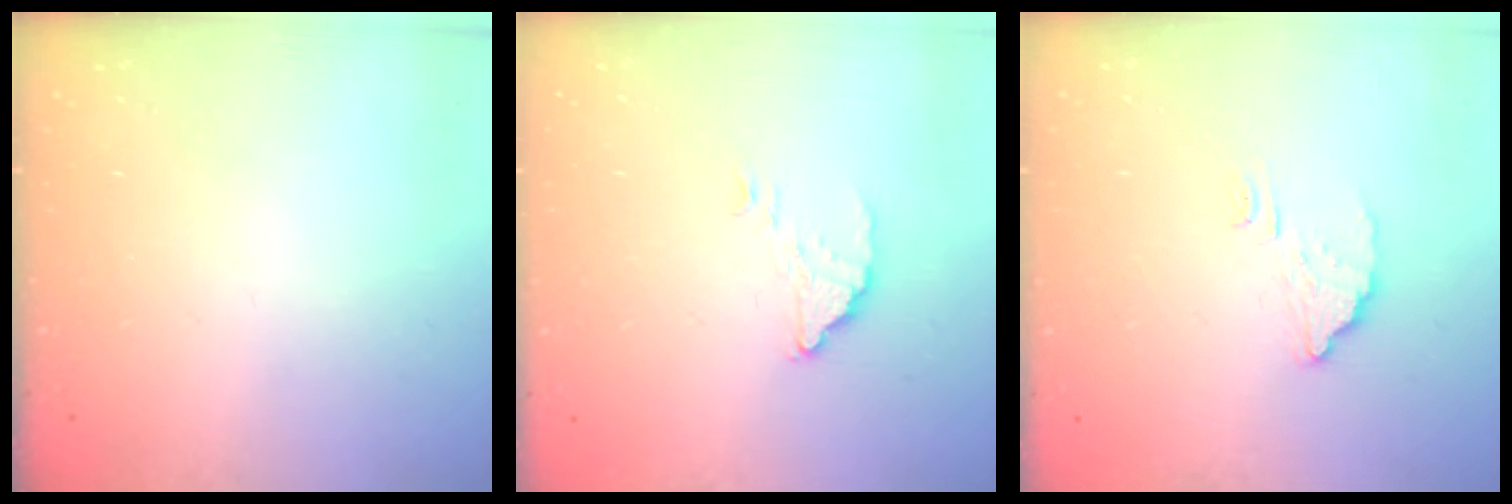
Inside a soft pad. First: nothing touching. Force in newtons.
{"total": 2.2, "press": 2.2, "slide": 0.0}
{"total": 5.3, "press": 5.3, "slide": 0.4}